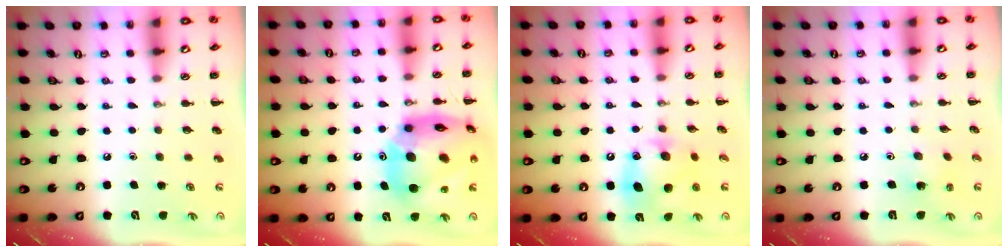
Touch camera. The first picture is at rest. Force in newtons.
{"total": 22.0, "press": 21.1, "slide": 6.3}
{"total": 12.3, "press": 12.2, "slide": 1.6}
{"total": 2.0, "press": 1.9, "slide": 0.6}